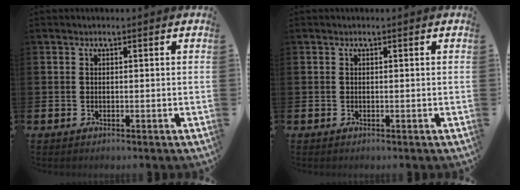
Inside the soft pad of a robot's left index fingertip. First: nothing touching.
{"total": 0.0}